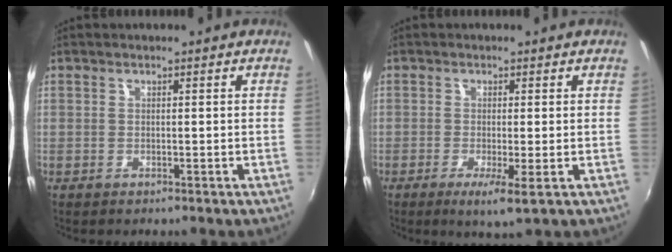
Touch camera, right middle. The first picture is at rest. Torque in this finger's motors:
{"motor_torque": [0.86, -1.28, 0.02, 0.03]}